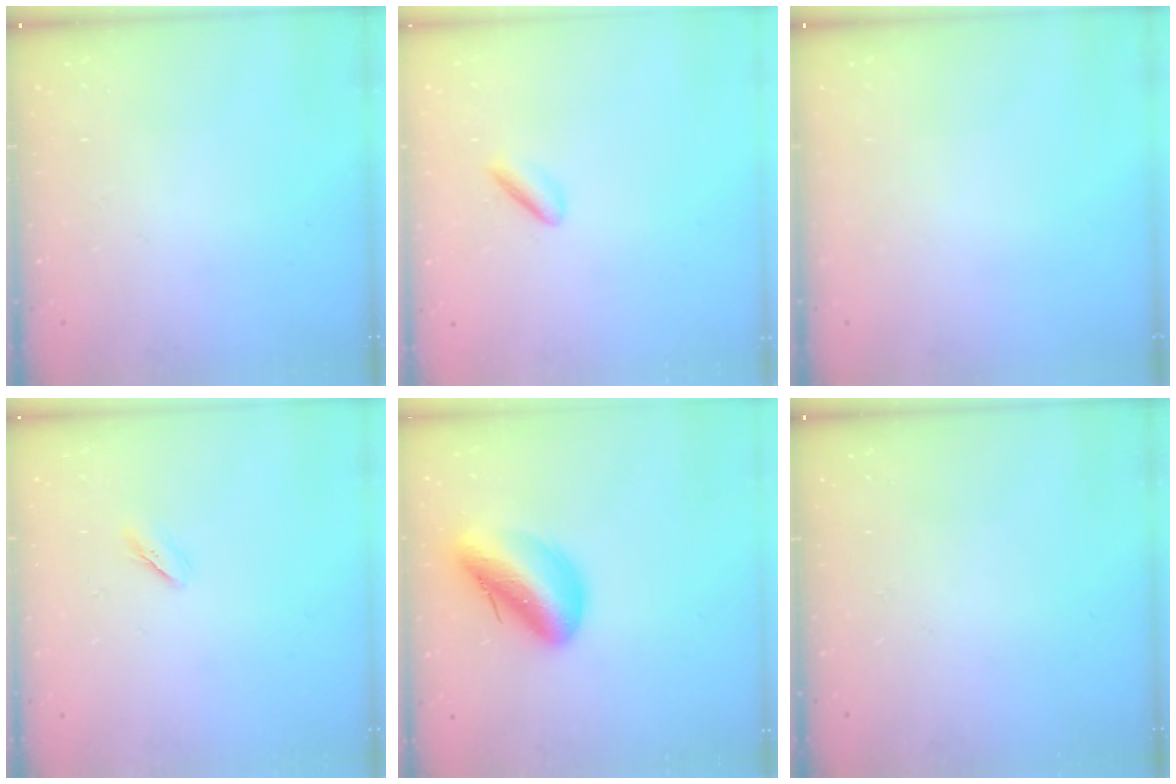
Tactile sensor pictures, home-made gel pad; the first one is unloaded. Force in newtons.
{"total": 1.8, "press": 1.7, "slide": 0.6}
{"total": 0.0}
{"total": 2.4, "press": 2.2, "slide": 0.9}
{"total": 13.8, "press": 13.5, "slide": 2.9}
{"total": 0.0}